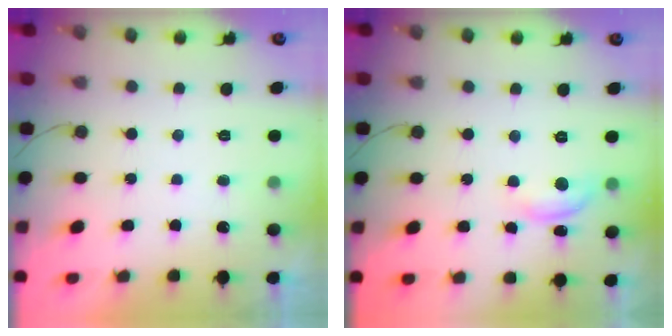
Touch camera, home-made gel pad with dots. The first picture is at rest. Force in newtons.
{"total": 8.4, "press": 8.4, "slide": 0.6}